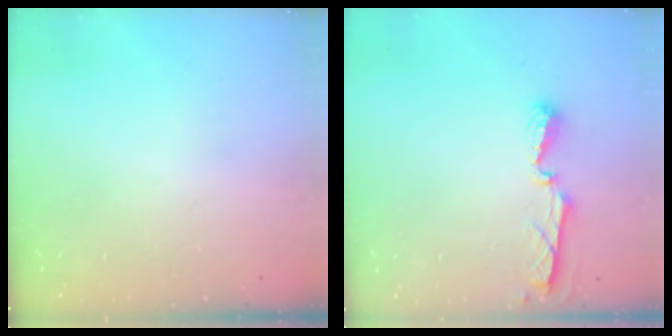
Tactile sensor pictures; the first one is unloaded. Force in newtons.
{"total": 5.6, "press": 5.5, "slide": 0.6}